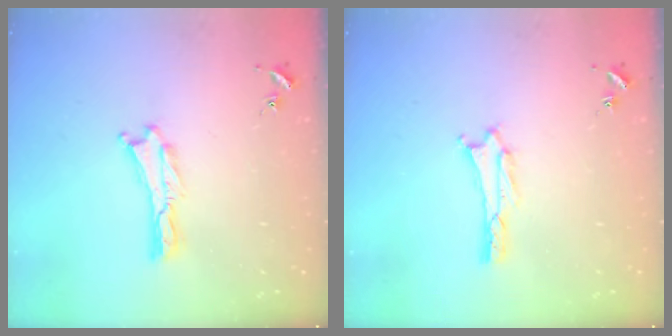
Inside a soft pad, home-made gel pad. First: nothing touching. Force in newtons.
{"total": 1.6, "press": 1.6, "slide": 0.2}